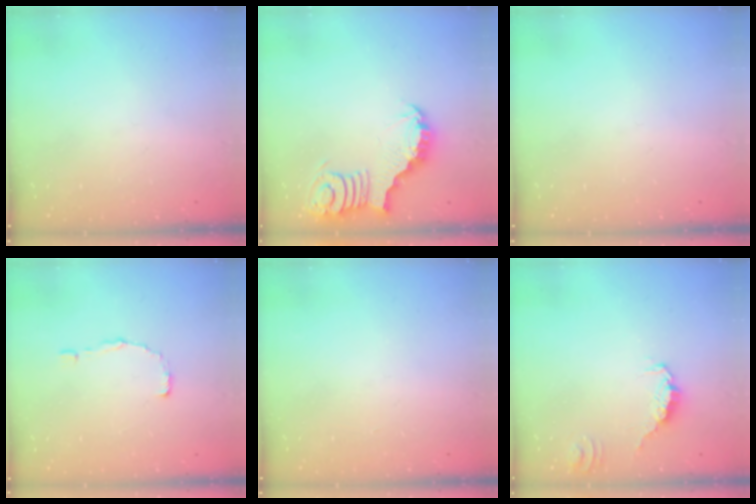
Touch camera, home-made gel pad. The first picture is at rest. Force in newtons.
{"total": 3.5, "press": 3.5, "slide": 0.6}
{"total": 0.0}
{"total": 1.0, "press": 1.0, "slide": 0.1}
{"total": 1.4, "press": 1.4, "slide": 0.1}
{"total": 0.5, "press": 0.5, "slide": 0.2}